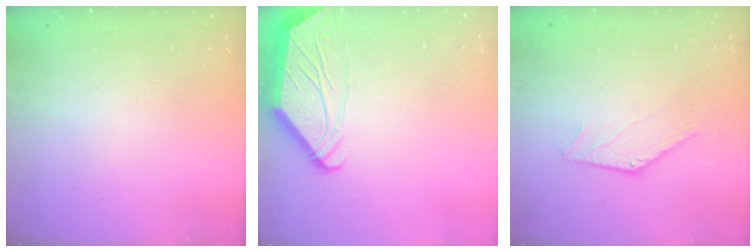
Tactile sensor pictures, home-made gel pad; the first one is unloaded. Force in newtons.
{"total": 3.0, "press": 2.9, "slide": 0.4}
{"total": 0.0}